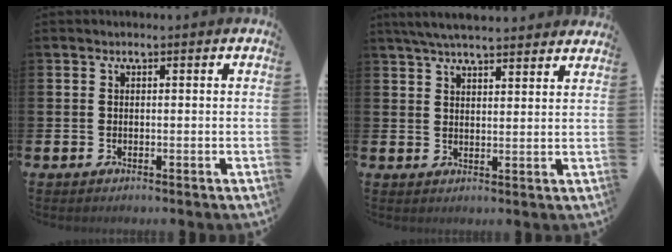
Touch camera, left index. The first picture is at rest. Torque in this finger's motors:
{"motor_torque": [1.04, -1.09, 0.31, 0.21]}